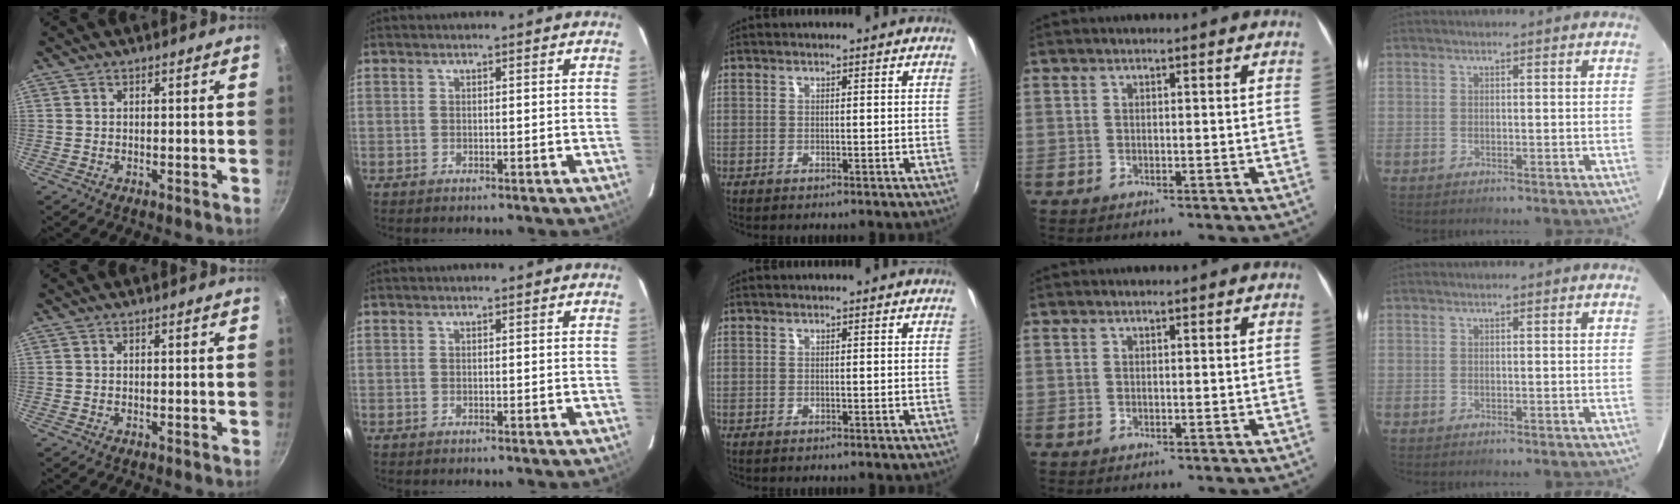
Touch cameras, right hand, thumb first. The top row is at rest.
{}